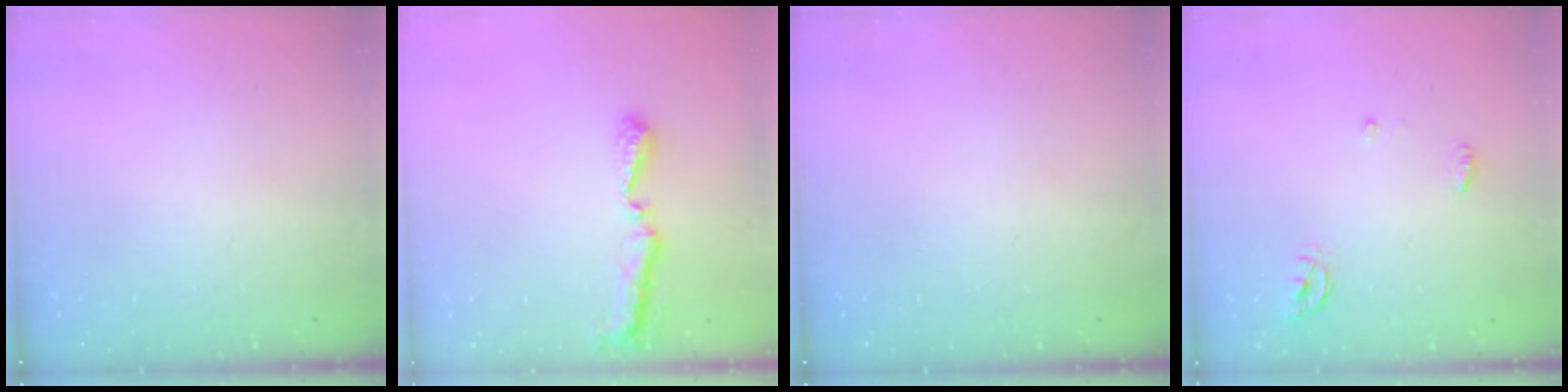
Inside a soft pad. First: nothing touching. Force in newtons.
{"total": 8.1, "press": 8.1, "slide": 0.5}
{"total": 0.0}
{"total": 4.4, "press": 4.4, "slide": 0.4}